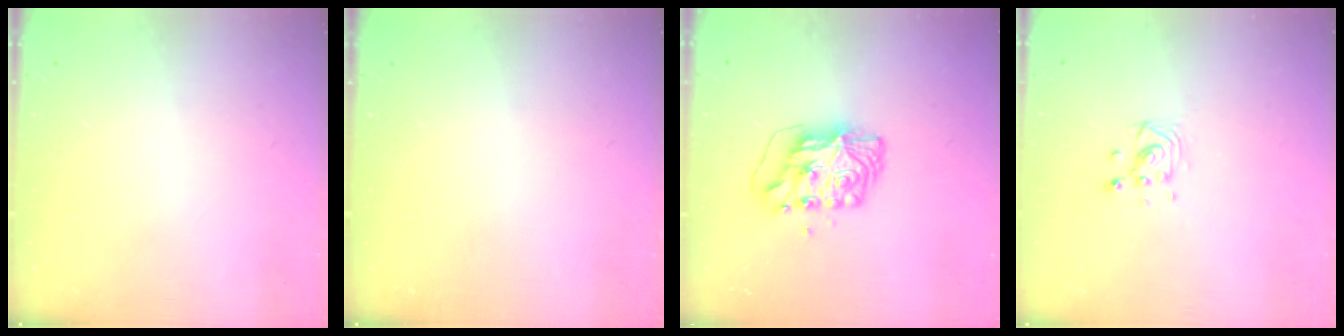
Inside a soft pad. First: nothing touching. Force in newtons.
{"total": 0.0}
{"total": 8.6, "press": 8.5, "slide": 1.1}
{"total": 6.3, "press": 6.1, "slide": 1.7}